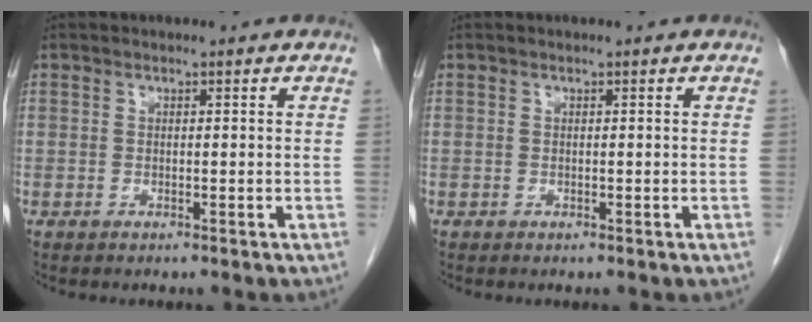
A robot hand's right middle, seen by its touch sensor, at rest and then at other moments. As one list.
[{"total": 0.0}]